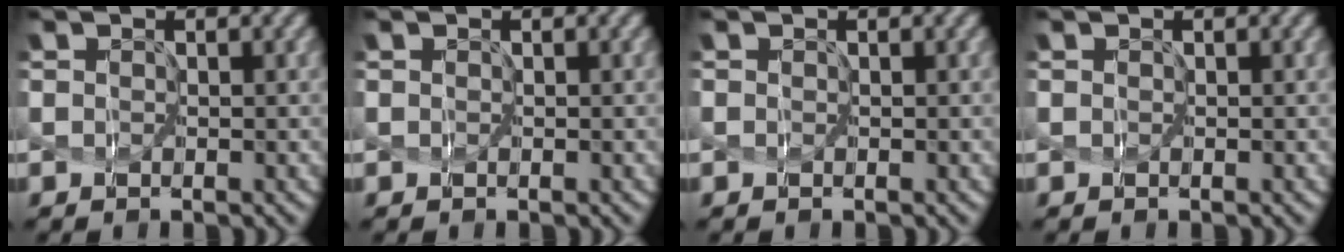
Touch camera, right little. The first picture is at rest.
{"total": 0.0}
{"total": 0.0}
{"total": 0.0}